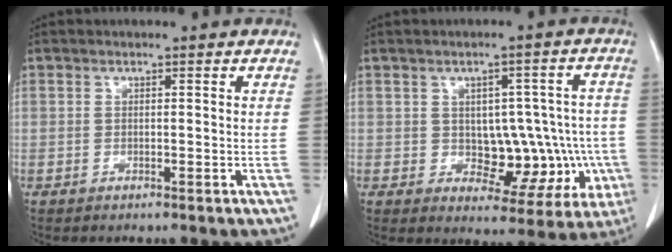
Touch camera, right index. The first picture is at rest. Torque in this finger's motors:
{"motor_torque": [0.12, 0.02, 0.07, 0.00]}